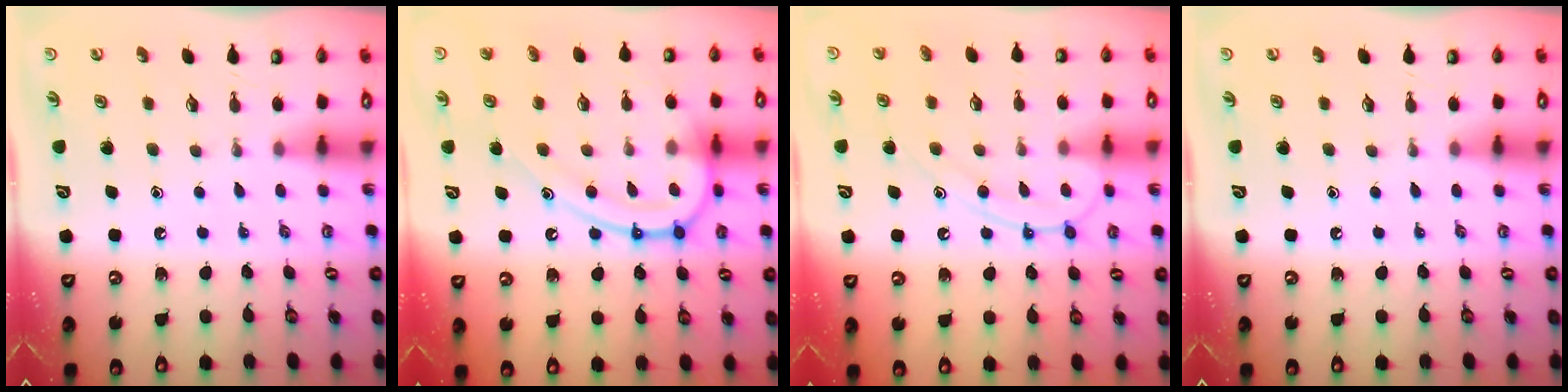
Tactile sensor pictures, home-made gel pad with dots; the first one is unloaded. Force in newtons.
{"total": 16.4, "press": 16.3, "slide": 1.4}
{"total": 12.6, "press": 12.6, "slide": 1.1}
{"total": 0.0}